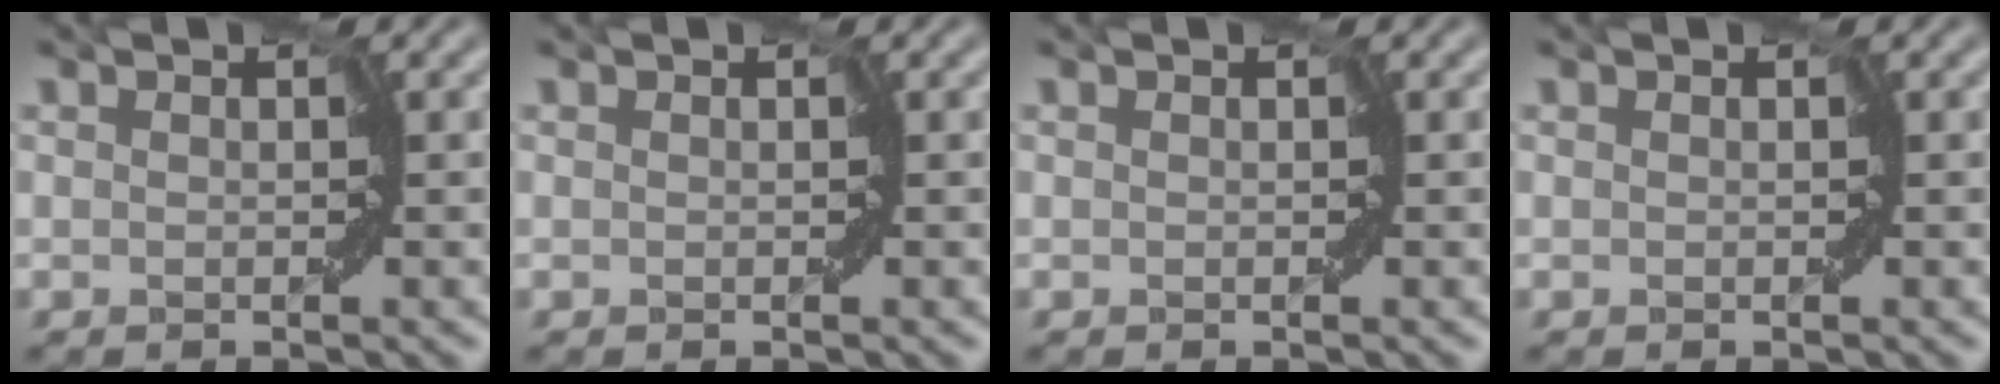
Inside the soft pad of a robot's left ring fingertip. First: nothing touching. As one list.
[{"total": 0.0}, {"total": 0.0}, {"total": 0.0}]